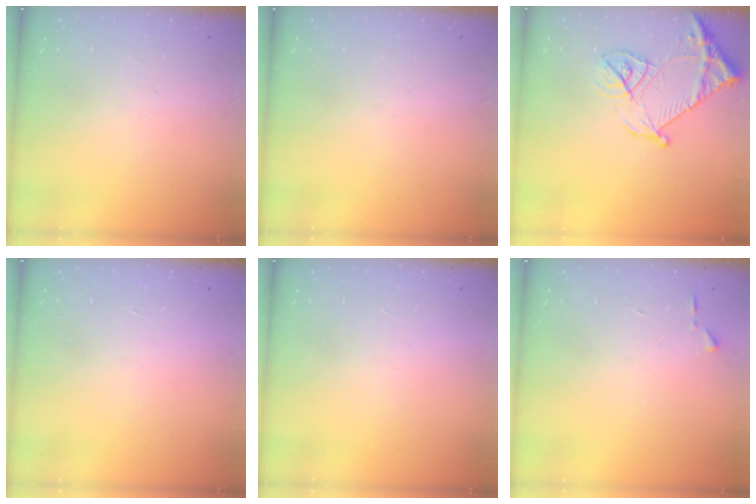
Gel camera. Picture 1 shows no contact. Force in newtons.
{"total": 0.0}
{"total": 14.4, "press": 14.3, "slide": 1.6}
{"total": 1.7, "press": 1.7, "slide": 0.1}
{"total": 1.5, "press": 1.5, "slide": 0.1}
{"total": 3.9, "press": 3.9, "slide": 0.5}